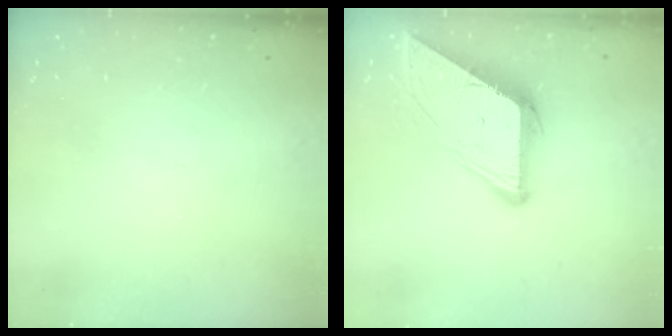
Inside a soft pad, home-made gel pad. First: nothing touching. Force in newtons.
{"total": 10.3, "press": 10.3, "slide": 0.9}